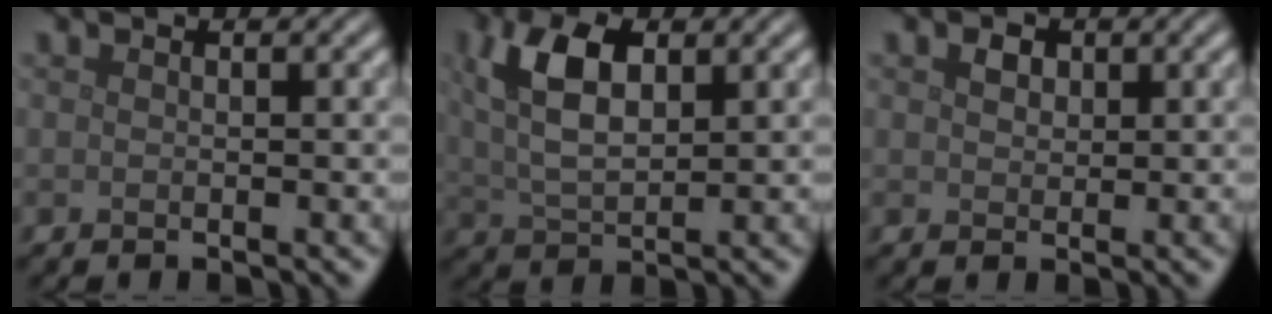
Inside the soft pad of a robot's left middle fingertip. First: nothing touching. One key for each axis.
{"total": 6.3, "fx": 2.3, "fy": 3.2, "fz": 4.9, "tx": -0.106, "ty": 0.008, "tz": 0.041}
{"total": 1.4, "fx": 0.6, "fy": 1.0, "fz": 0.6, "tx": -0.011, "ty": 0.001, "tz": 0.009}